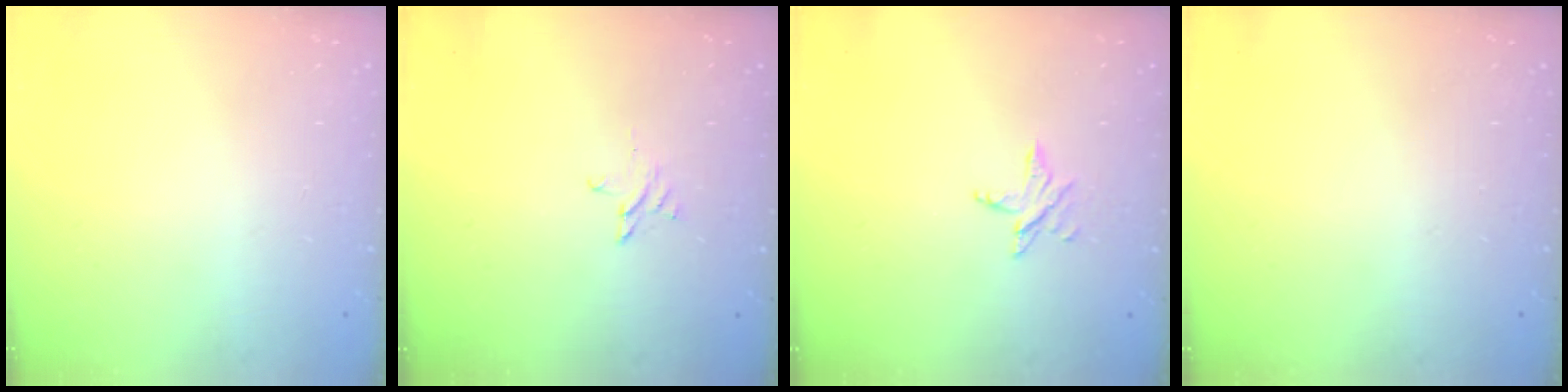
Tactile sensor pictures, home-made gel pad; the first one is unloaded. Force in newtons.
{"total": 2.6, "press": 2.6, "slide": 0.2}
{"total": 3.4, "press": 3.3, "slide": 0.3}
{"total": 0.0}